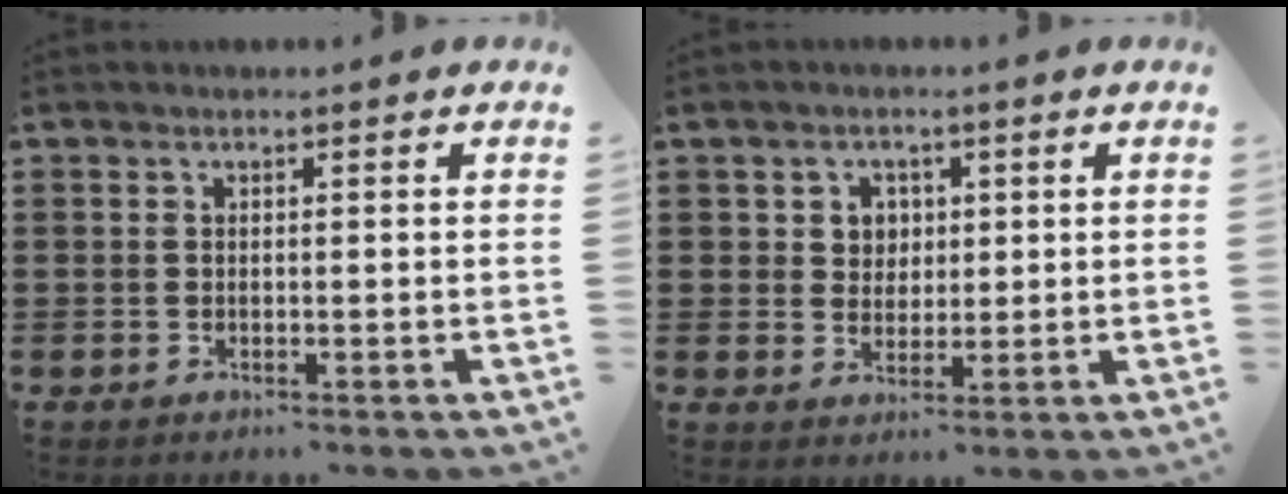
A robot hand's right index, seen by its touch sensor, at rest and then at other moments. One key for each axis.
{"total": 3.3, "fx": 1.1, "fy": 3.0, "fz": 0.8, "tx": -0.030, "ty": 0.012, "tz": 0.017}